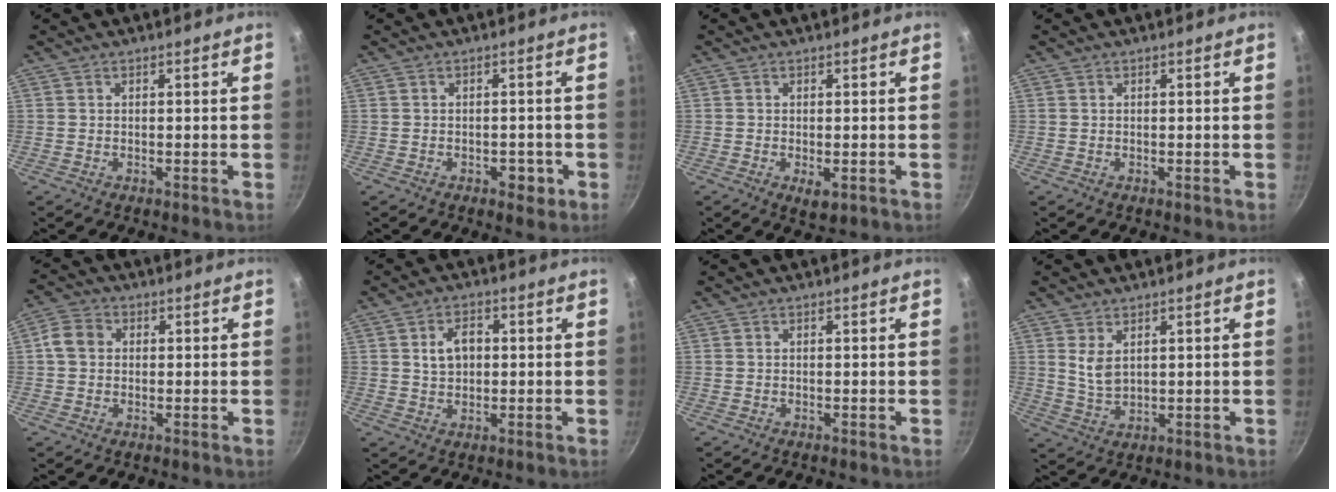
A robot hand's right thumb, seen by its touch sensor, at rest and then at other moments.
{"total": 3.0, "force": [-1.3, 1.8, 2.0], "torque": [-0.011, 0.009, -0.016]}
{"total": 2.6, "force": [-0.8, 1.2, 2.2], "torque": [-0.035, -0.005, -0.009]}
{"total": 0.0}
{"total": 5.0, "force": [0.5, 4.1, 2.8], "torque": [-0.047, 0.013, 0.004]}
{"total": 5.3, "force": [0.9, 3.7, 3.7], "torque": [-0.050, 0.005, 0.015]}
{"total": 0.0}
{"total": 4.4, "force": [1.7, 2.4, 3.2], "torque": [-0.057, -0.014, 0.044]}